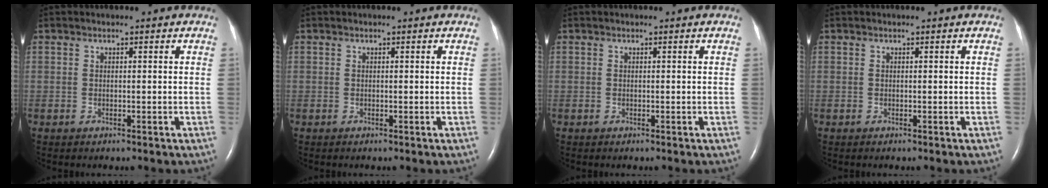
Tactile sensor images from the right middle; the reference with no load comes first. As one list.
[{"total": 0.0}, {"total": 0.0}, {"total": 0.0}]